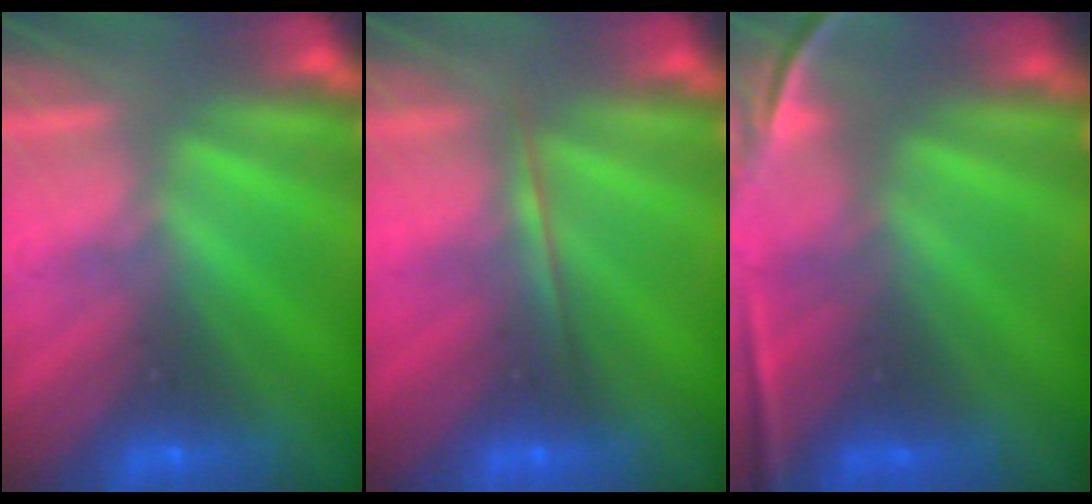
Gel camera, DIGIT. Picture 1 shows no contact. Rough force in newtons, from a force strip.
{"total": 1.7}
{"total": 7.6}